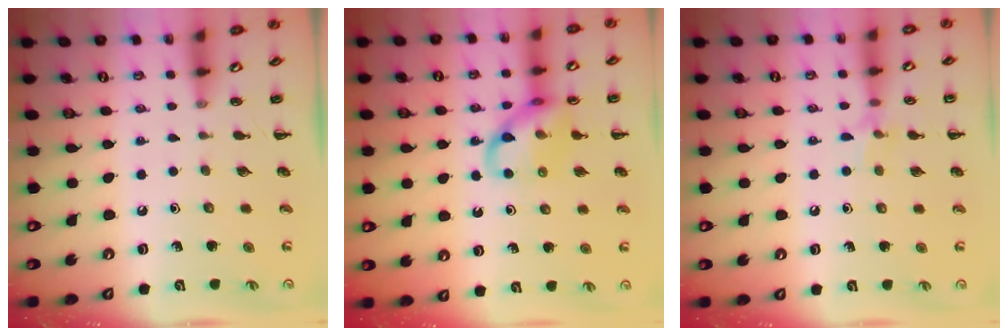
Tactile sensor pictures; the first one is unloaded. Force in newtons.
{"total": 12.3, "press": 12.2, "slide": 1.2}
{"total": 6.5, "press": 6.2, "slide": 2.1}